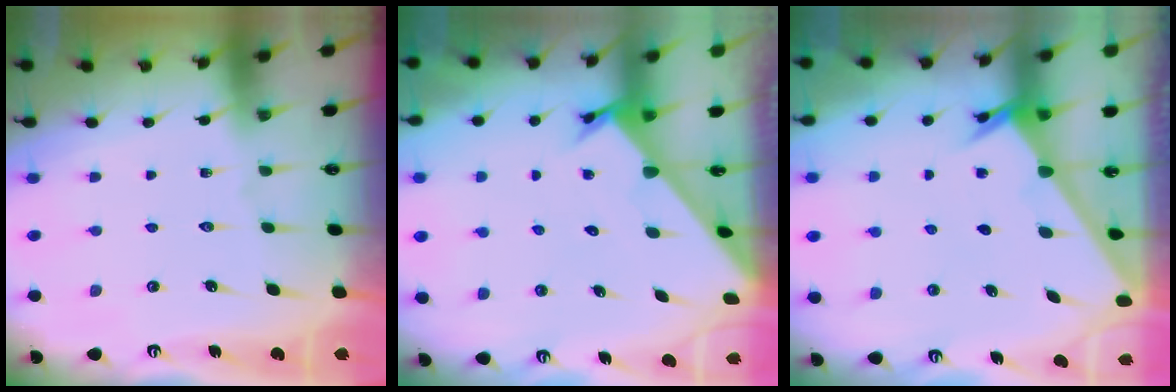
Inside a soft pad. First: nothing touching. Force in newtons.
{"total": 2.2, "press": 2.2, "slide": 0.2}
{"total": 2.3, "press": 2.3, "slide": 0.2}